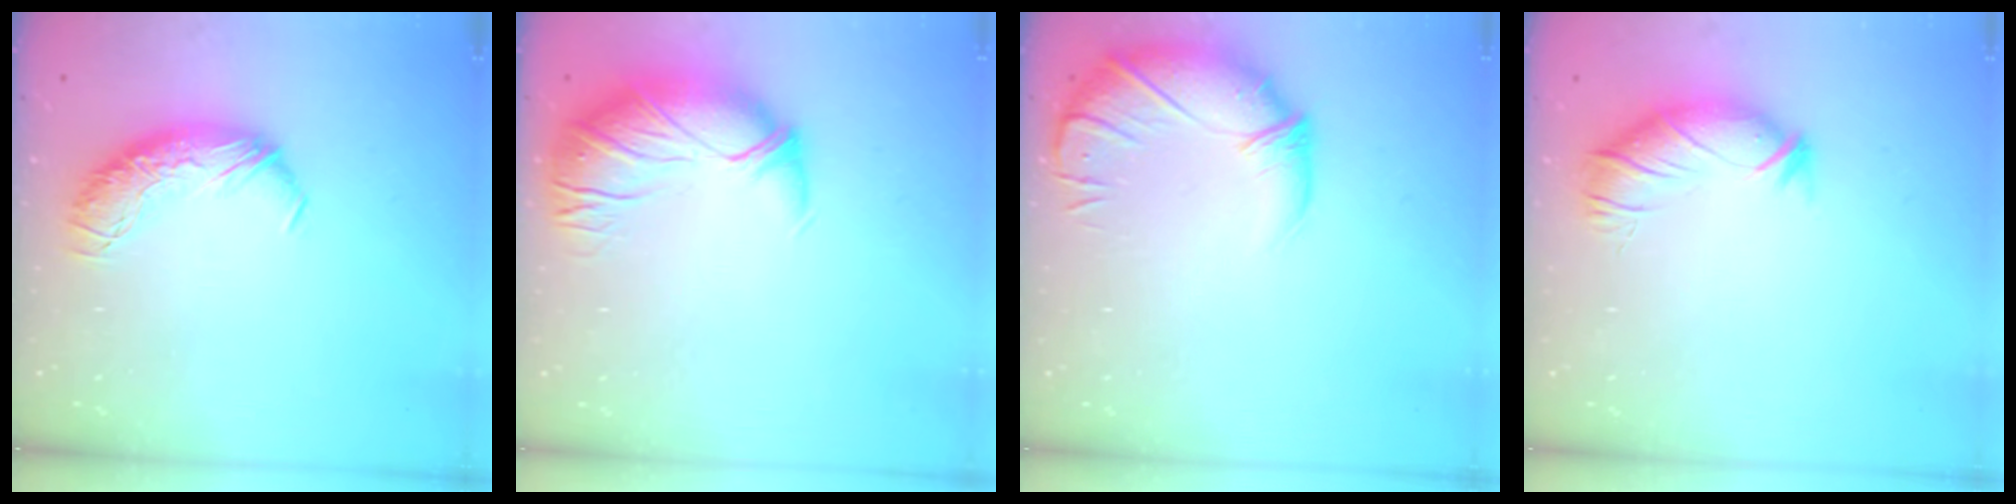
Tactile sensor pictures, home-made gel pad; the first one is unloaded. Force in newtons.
{"total": 2.9, "press": 1.6, "slide": 2.3}
{"total": 2.9, "press": 1.8, "slide": 2.3}
{"total": 3.1, "press": 2.4, "slide": 2.0}